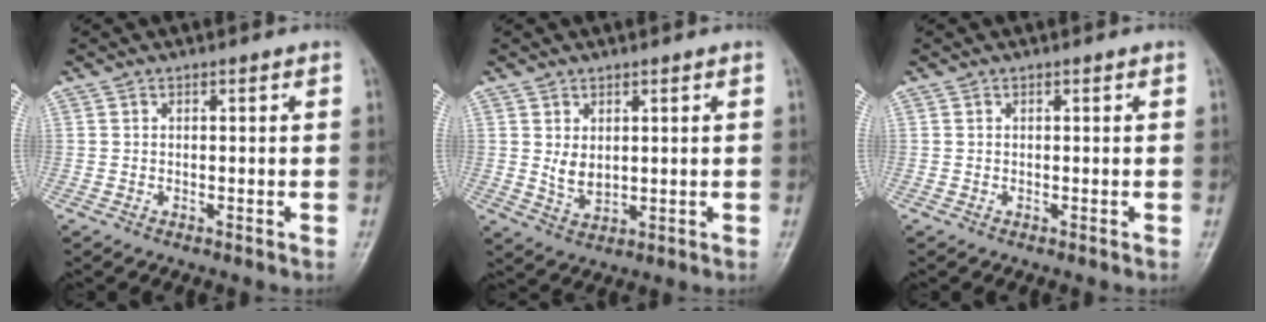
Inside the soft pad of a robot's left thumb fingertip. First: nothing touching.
{"total": 4.1, "force": [1.1, 2.6, 3.0], "torque": [-0.045, -0.016, 0.029]}
{"total": 0.0}